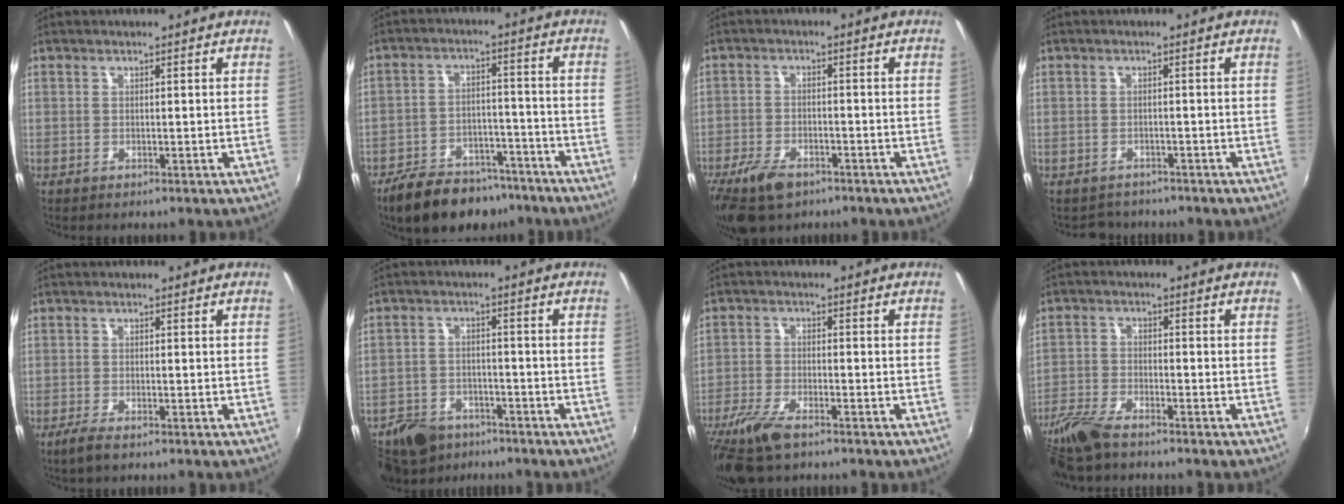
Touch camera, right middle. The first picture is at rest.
{"total": 14.6, "force": [-11.3, 7.0, 6.1], "torque": [-0.135, 0.008, -0.162]}
{"total": 9.1, "force": [-6.2, 4.4, 5.0], "torque": [-0.128, -0.019, -0.114]}
{"total": 3.1, "force": [-2.7, 1.5, -0.1], "torque": [-0.008, 0.004, -0.043]}
{"total": 2.7, "force": [-2.0, 0.5, 1.7], "torque": [-0.045, -0.008, -0.039]}
{"total": 11.4, "force": [-8.3, 6.6, 4.2], "torque": [-0.118, -0.003, -0.135]}
{"total": 9.9, "force": [-7.2, 3.0, 6.1], "torque": [-0.148, -0.032, -0.141]}
{"total": 9.2, "force": [-7.6, 2.2, 4.6], "torque": [-0.119, -0.023, -0.155]}